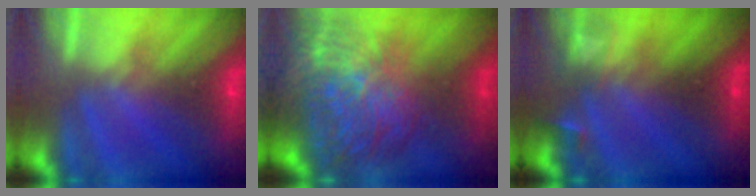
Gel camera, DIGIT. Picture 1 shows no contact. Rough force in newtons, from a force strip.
{"total": 11.3}
{"total": 3.1}